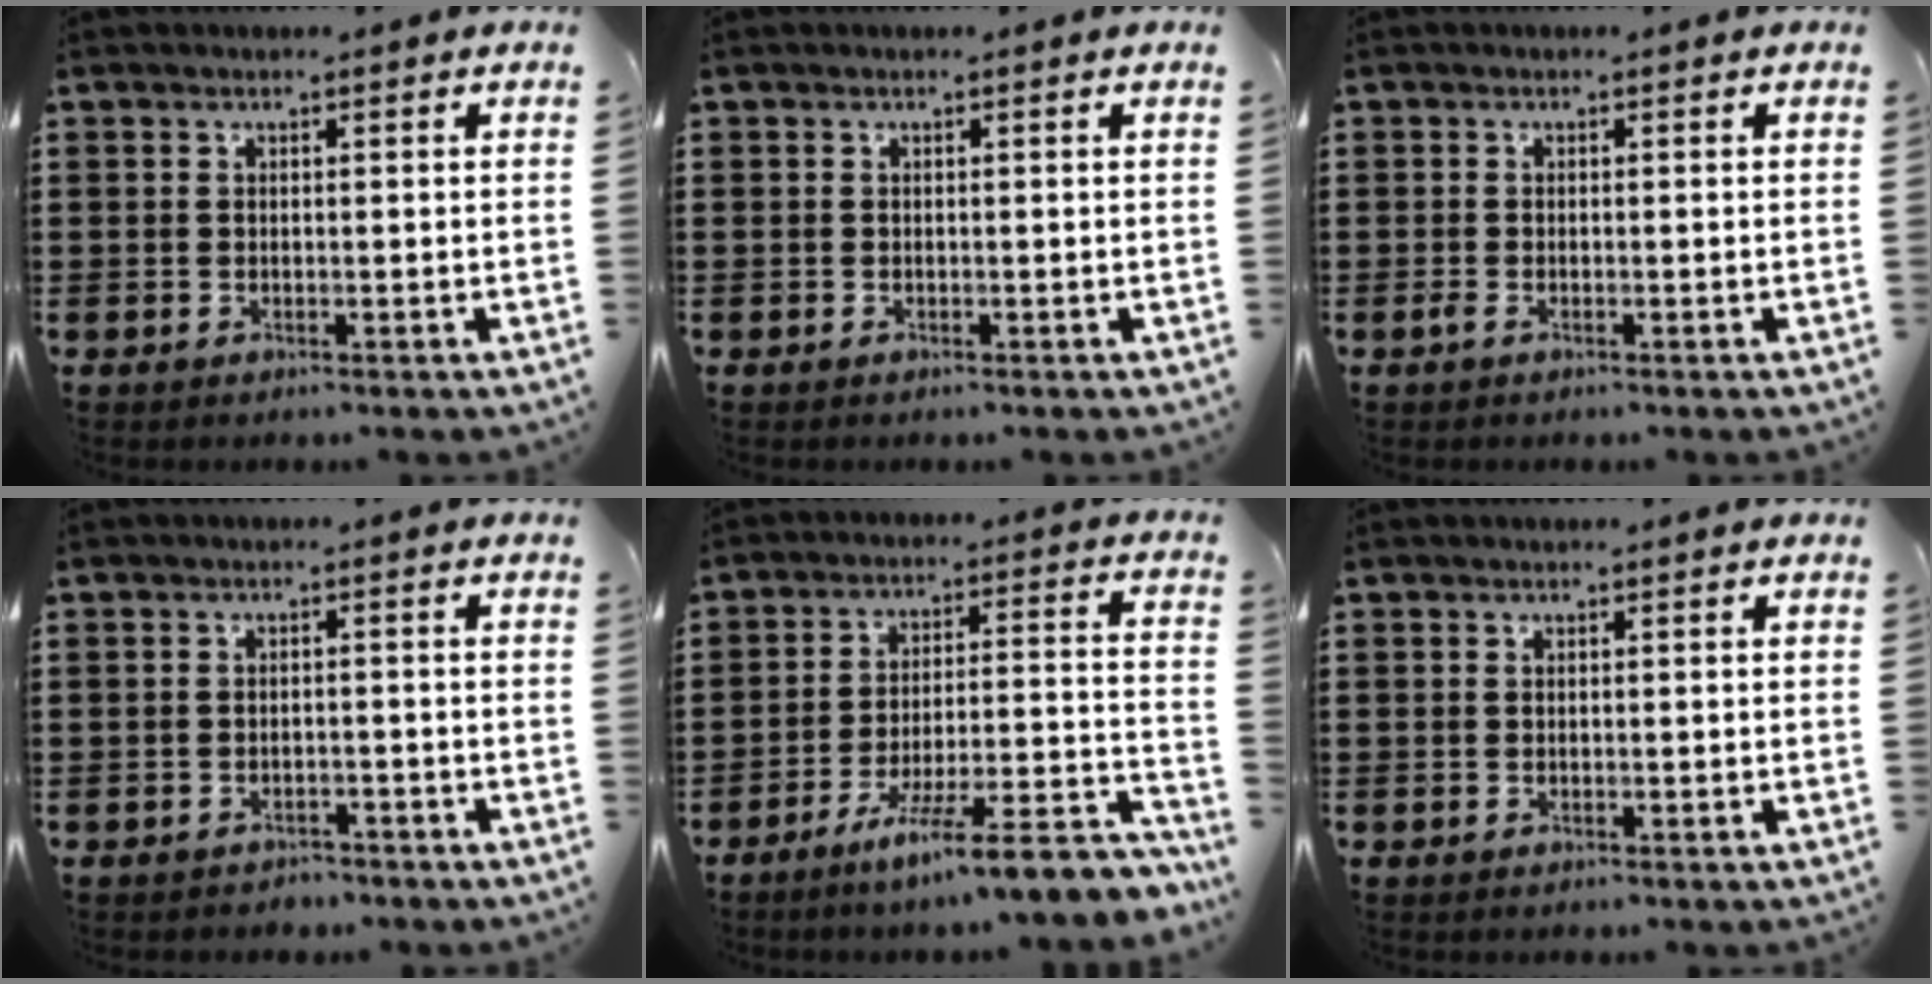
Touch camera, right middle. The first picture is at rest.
{"total": 0.0}
{"total": 0.7, "force": [-0.4, 0.1, 0.5], "torque": [-0.017, -0.009, -0.009]}
{"total": 1.5, "force": [-1.4, 0.4, -0.1], "torque": [-0.004, 0.004, -0.033]}
{"total": 9.8, "force": [-7.8, -0.2, 6.0], "torque": [-0.091, -0.004, -0.149]}
{"total": 0.0}